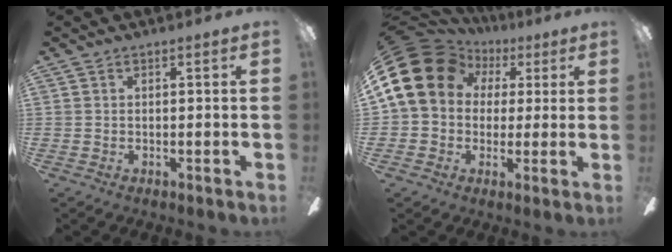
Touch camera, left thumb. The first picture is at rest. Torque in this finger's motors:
{"motor_torque": [0.98, 1.60, 1.46, -1.31, 0.26]}